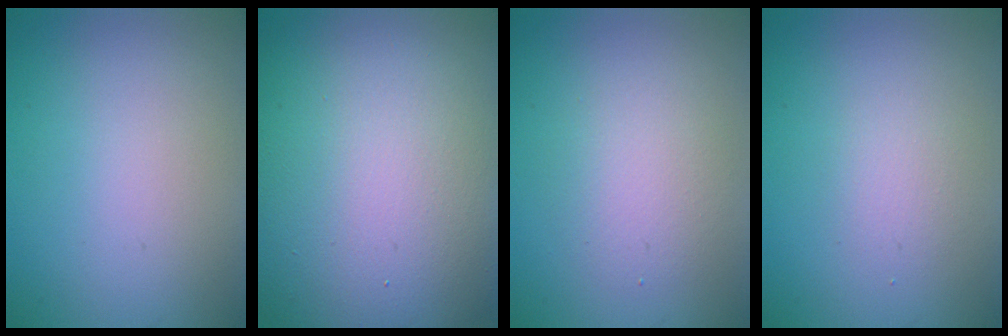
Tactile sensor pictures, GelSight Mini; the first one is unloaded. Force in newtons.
{"total": 21.1, "press": 21.0, "slide": 1.4}
{"total": 3.0, "press": 3.0, "slide": 0.2}
{"total": 1.5, "press": 1.5, "slide": 0.1}